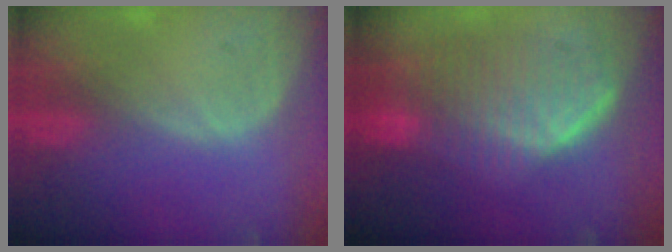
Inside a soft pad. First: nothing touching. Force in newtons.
{"total": 9.6, "press": 9.0, "slide": 3.4}